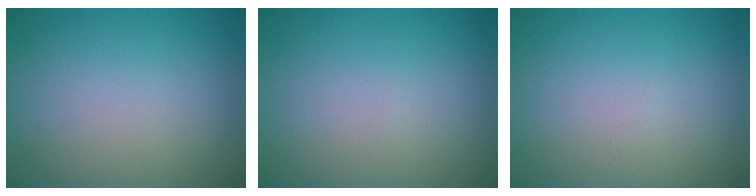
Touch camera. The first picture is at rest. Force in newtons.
{"total": 0.0}
{"total": 0.0}